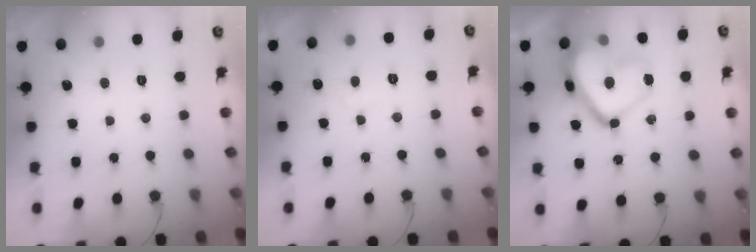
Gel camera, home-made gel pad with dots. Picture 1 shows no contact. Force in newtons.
{"total": 2.0, "press": 1.9, "slide": 0.6}
{"total": 18.6, "press": 18.5, "slide": 1.9}